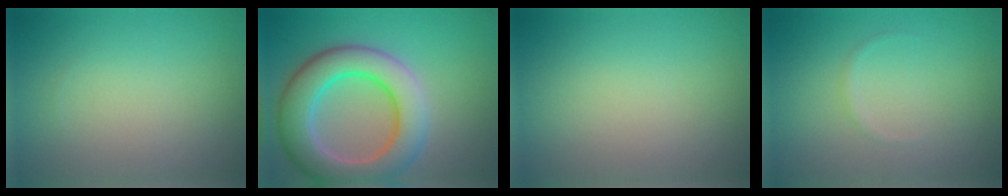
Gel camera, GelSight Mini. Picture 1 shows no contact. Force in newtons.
{"total": 9.2, "press": 9.2, "slide": 0.6}
{"total": 0.0}
{"total": 0.5, "press": 0.5, "slide": 0.0}